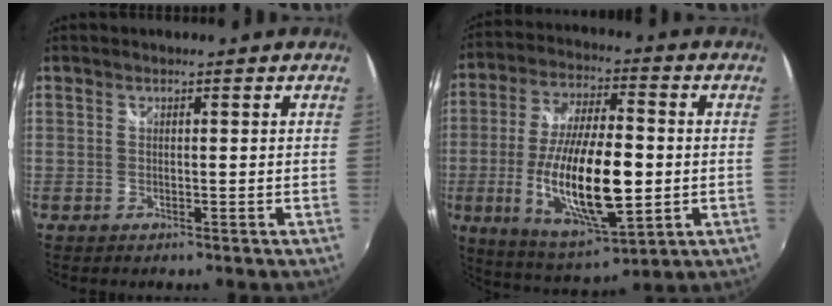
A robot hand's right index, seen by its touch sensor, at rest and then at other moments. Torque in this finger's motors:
{"motor_torque": [2.14, 0.00, 1.05, 0.21]}